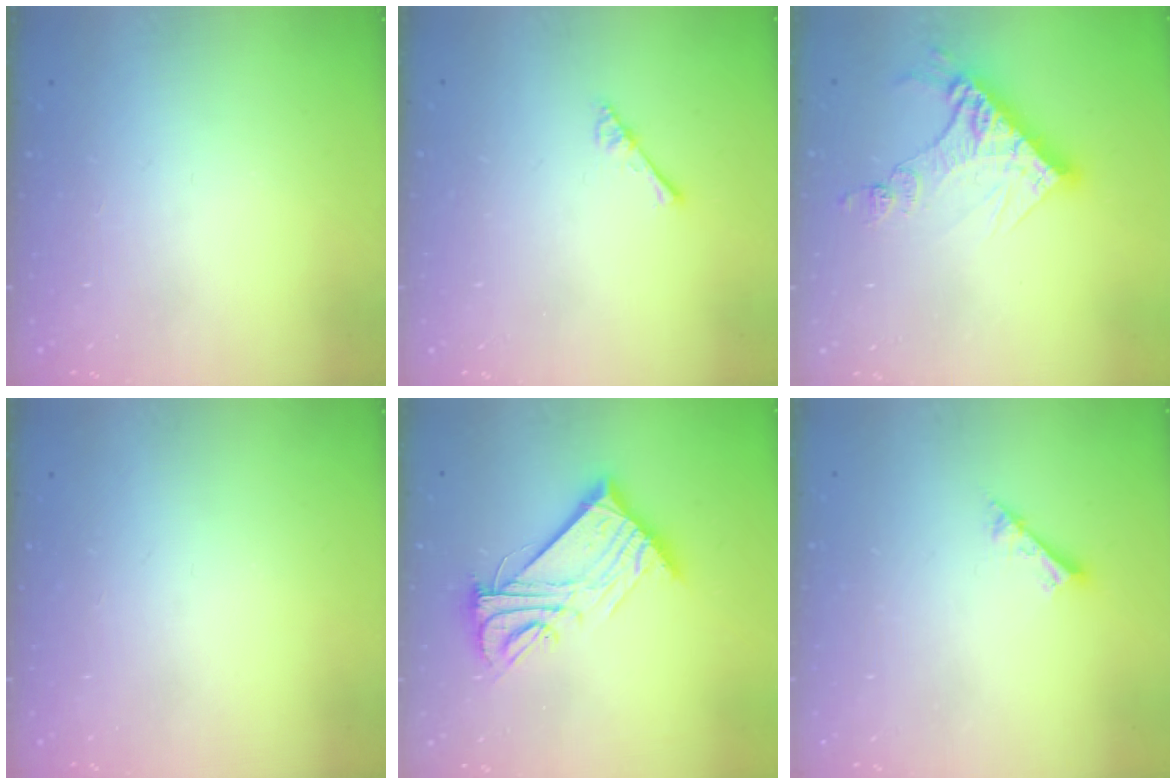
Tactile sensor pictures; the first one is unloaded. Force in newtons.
{"total": 4.4, "press": 4.4, "slide": 0.5}
{"total": 12.3, "press": 12.2, "slide": 1.4}
{"total": 0.0}
{"total": 13.1, "press": 13.1, "slide": 0.7}
{"total": 2.6, "press": 2.6, "slide": 0.1}